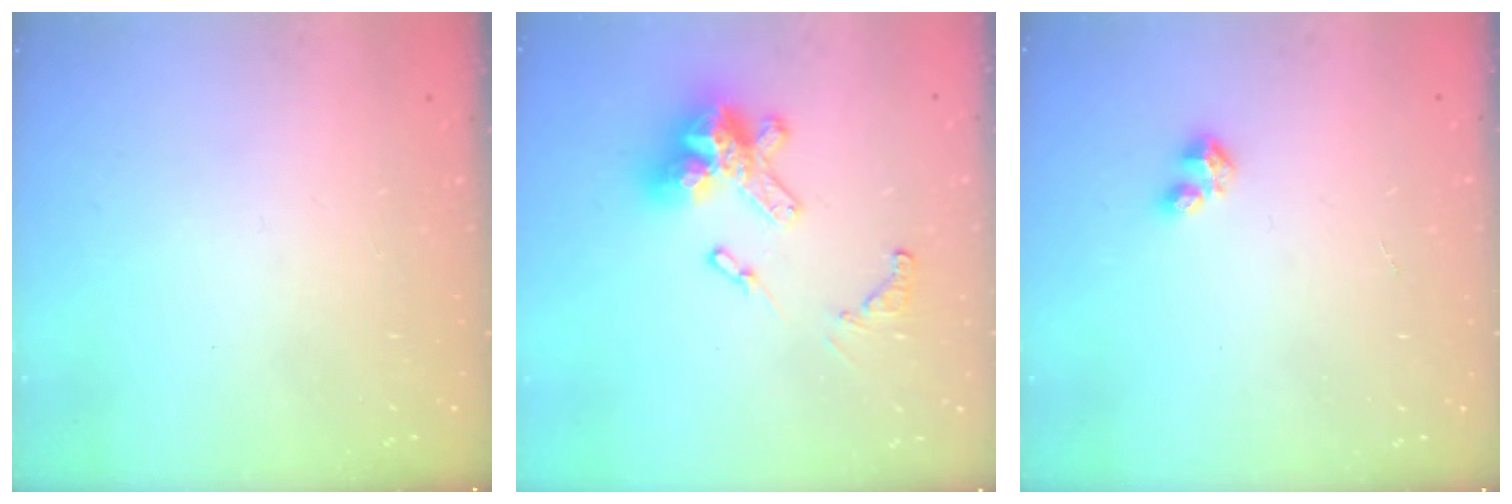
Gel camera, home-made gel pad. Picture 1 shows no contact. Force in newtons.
{"total": 17.2, "press": 17.1, "slide": 1.6}
{"total": 2.7, "press": 2.7, "slide": 0.4}